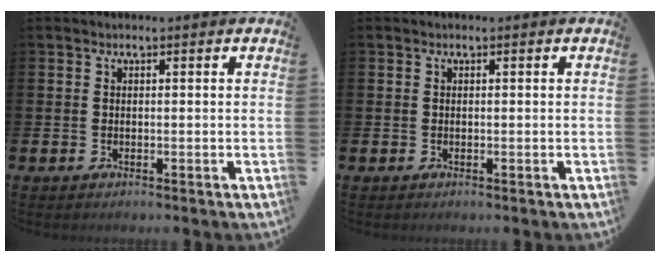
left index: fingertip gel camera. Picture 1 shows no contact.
{"total": 0.0}